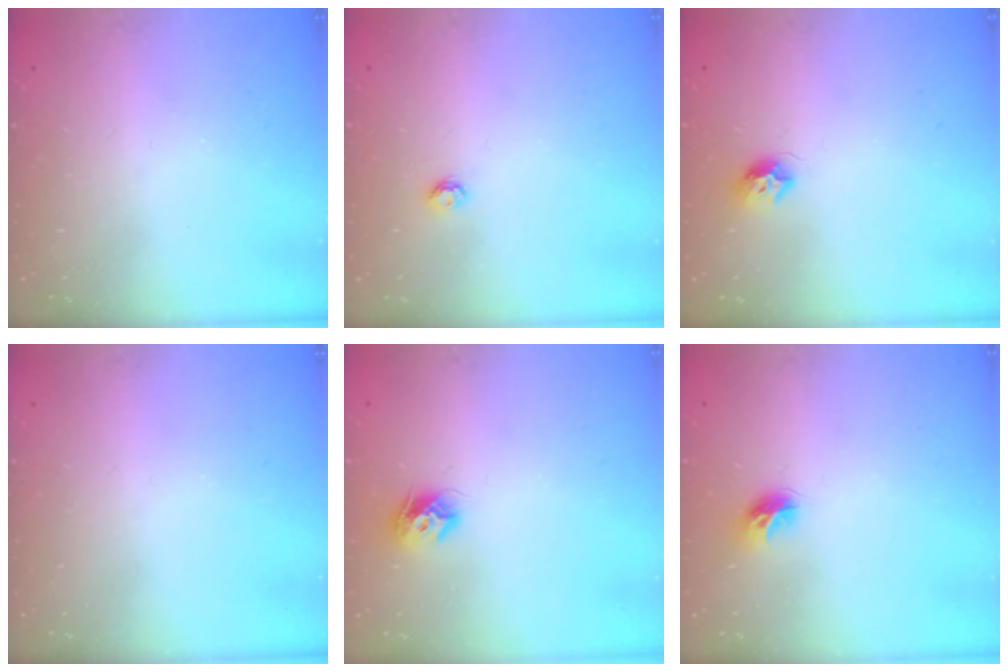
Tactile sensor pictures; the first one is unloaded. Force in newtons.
{"total": 3.7, "press": 3.7, "slide": 0.5}
{"total": 7.4, "press": 7.4, "slide": 0.3}
{"total": 0.0}
{"total": 8.3, "press": 8.3, "slide": 0.5}
{"total": 6.8, "press": 6.8, "slide": 0.4}